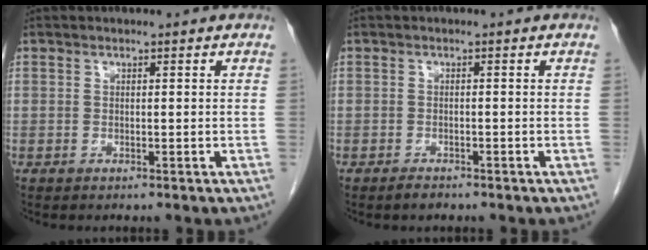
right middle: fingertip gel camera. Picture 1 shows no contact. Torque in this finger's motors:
{"motor_torque": [0.79, -0.21, 0.01, 0.04]}